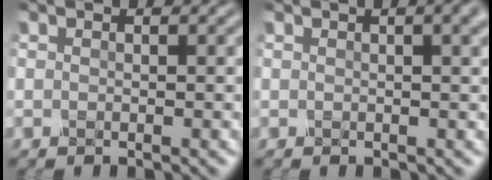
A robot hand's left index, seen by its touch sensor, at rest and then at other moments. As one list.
[{"total": 4.7, "force": [2.0, 2.0, 3.7], "torque": [-0.024, 0.018, 0.005]}]